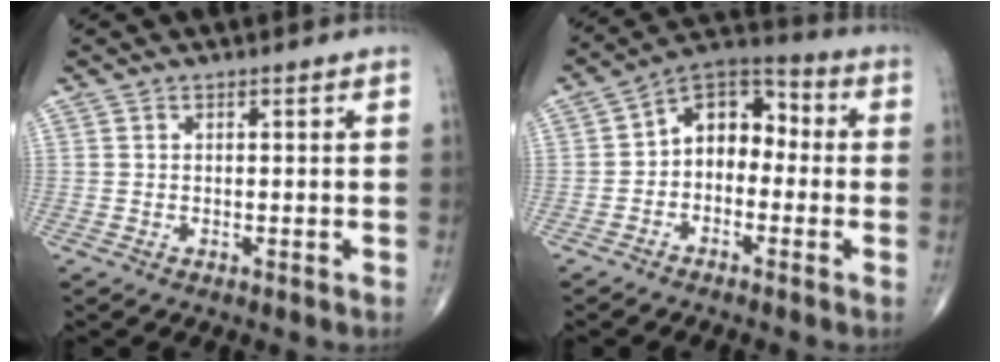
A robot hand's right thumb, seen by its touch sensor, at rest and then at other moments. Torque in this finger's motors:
{"motor_torque": [-0.18, 0.17, 0.48, -0.07, 0.15]}